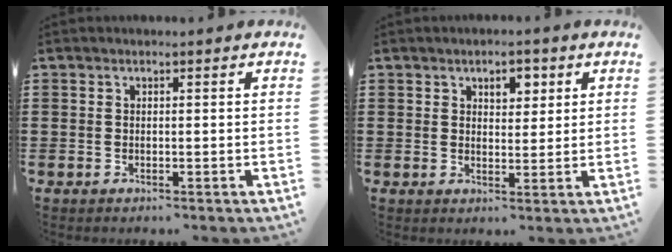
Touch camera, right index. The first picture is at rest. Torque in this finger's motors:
{"motor_torque": [0.03, -0.03, 0.27, 0.01]}